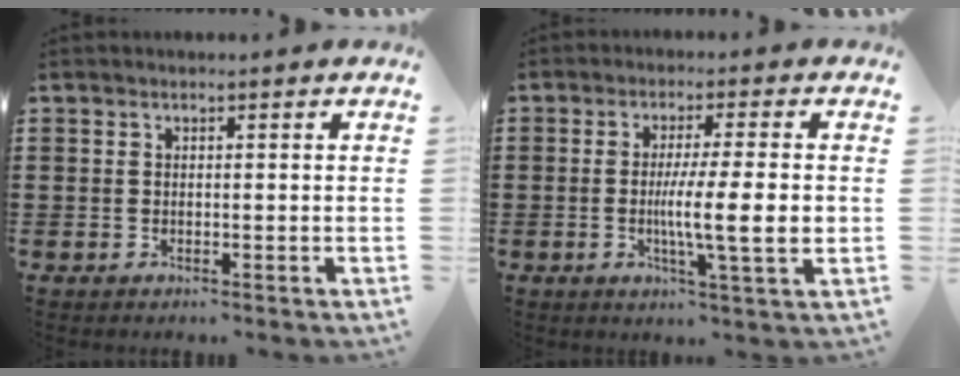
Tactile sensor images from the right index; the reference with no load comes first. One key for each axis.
{"total": 8.7, "fx": -1.0, "fy": 0.6, "fz": 8.6, "tx": -0.146, "ty": -0.015, "tz": -0.021}